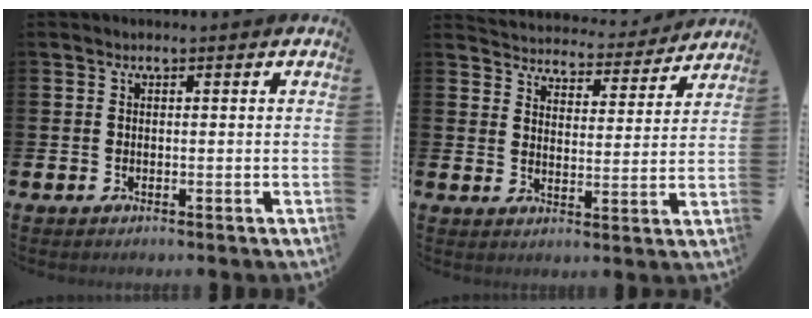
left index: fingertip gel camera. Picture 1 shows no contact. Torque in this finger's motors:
{"motor_torque": [0.96, -1.18, 0.44, 0.04]}